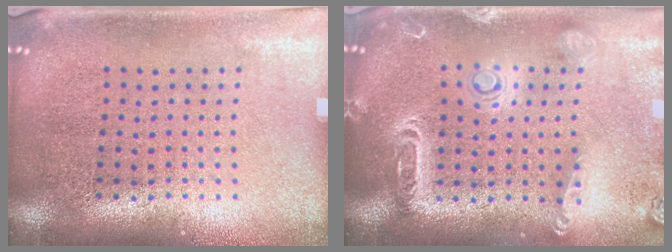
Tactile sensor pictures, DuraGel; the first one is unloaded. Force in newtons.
{"total": 2.1, "press": 1.9, "slide": 0.9}